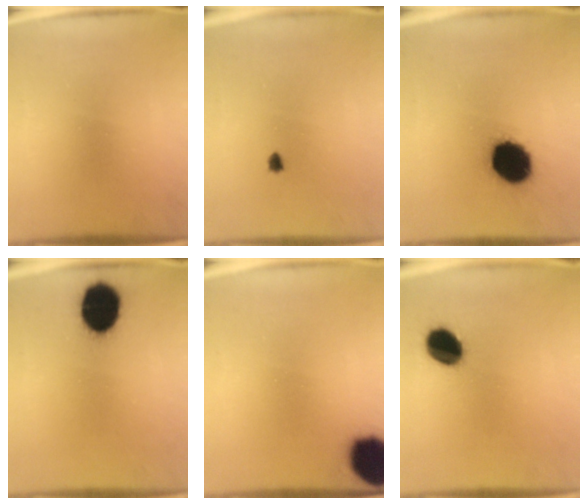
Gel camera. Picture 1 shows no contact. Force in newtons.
{"total": 0.6}
{"total": 15.6}
{"total": 13.9}
{"total": 15.6}
{"total": 9.1}